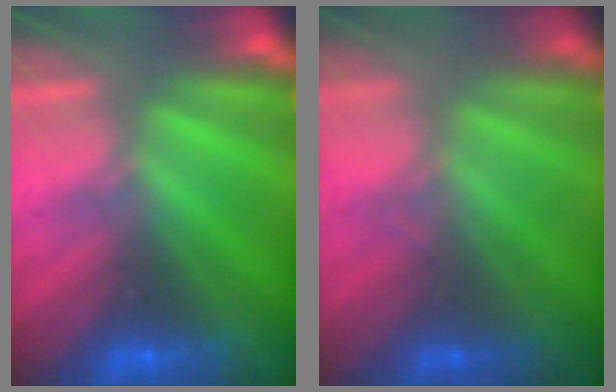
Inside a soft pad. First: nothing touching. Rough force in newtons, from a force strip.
{"total": 1.8}